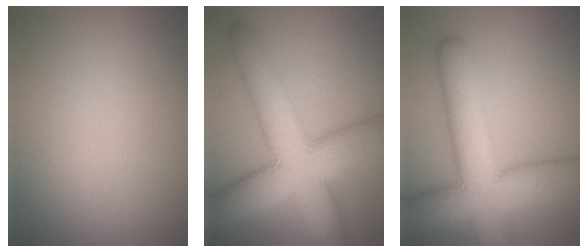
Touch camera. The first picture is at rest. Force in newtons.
{"total": 10.4, "press": 10.4, "slide": 0.5}
{"total": 10.6, "press": 10.6, "slide": 0.5}